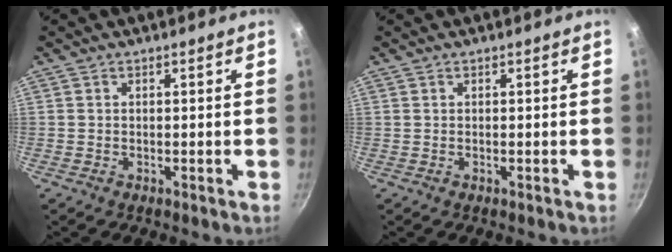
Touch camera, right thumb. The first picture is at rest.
{"total": 0.0}